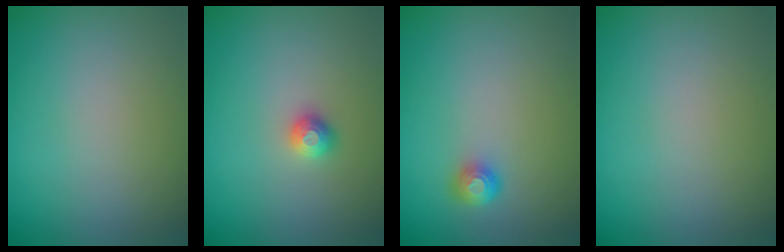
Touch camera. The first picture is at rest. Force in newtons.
{"total": 1.2, "press": 1.1, "slide": 0.2}
{"total": 1.6, "press": 1.3, "slide": 0.9}
{"total": 0.0}